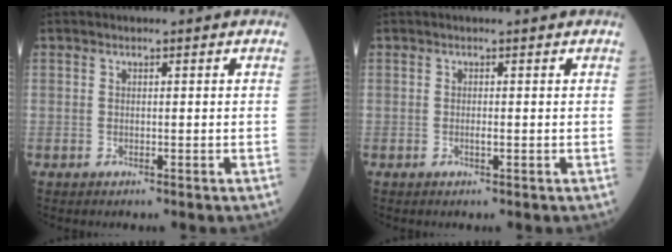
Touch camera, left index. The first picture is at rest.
{"total": 0.7, "force": [0.1, -0.1, 0.7], "torque": [-0.016, 0.002, 0.001]}